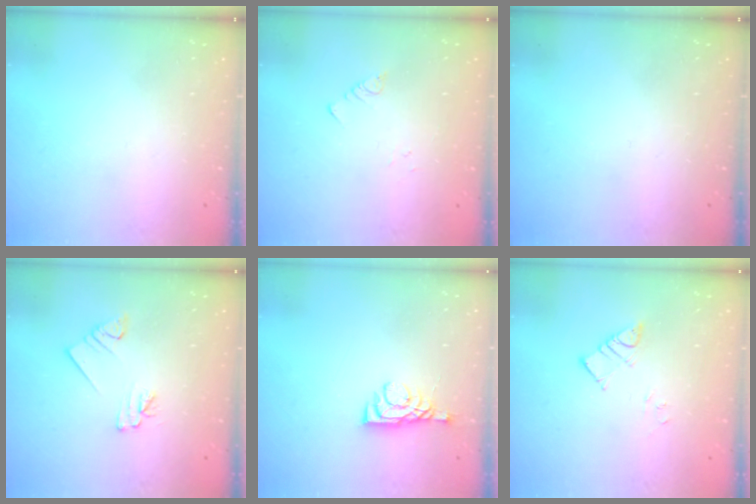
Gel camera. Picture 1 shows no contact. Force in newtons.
{"total": 1.5, "press": 1.4, "slide": 0.1}
{"total": 0.0}
{"total": 3.2, "press": 3.2, "slide": 0.3}
{"total": 5.1, "press": 5.1, "slide": 0.6}
{"total": 5.1, "press": 5.1, "slide": 0.2}